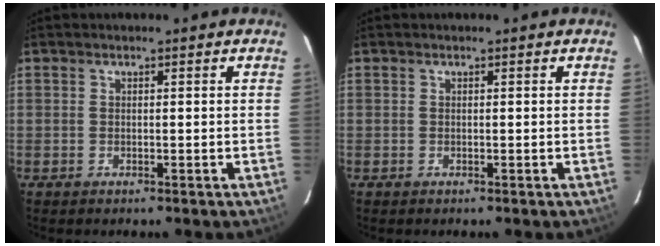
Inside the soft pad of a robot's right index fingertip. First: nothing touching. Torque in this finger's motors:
{"motor_torque": [0.00, 0.00, 0.01, 0.01]}